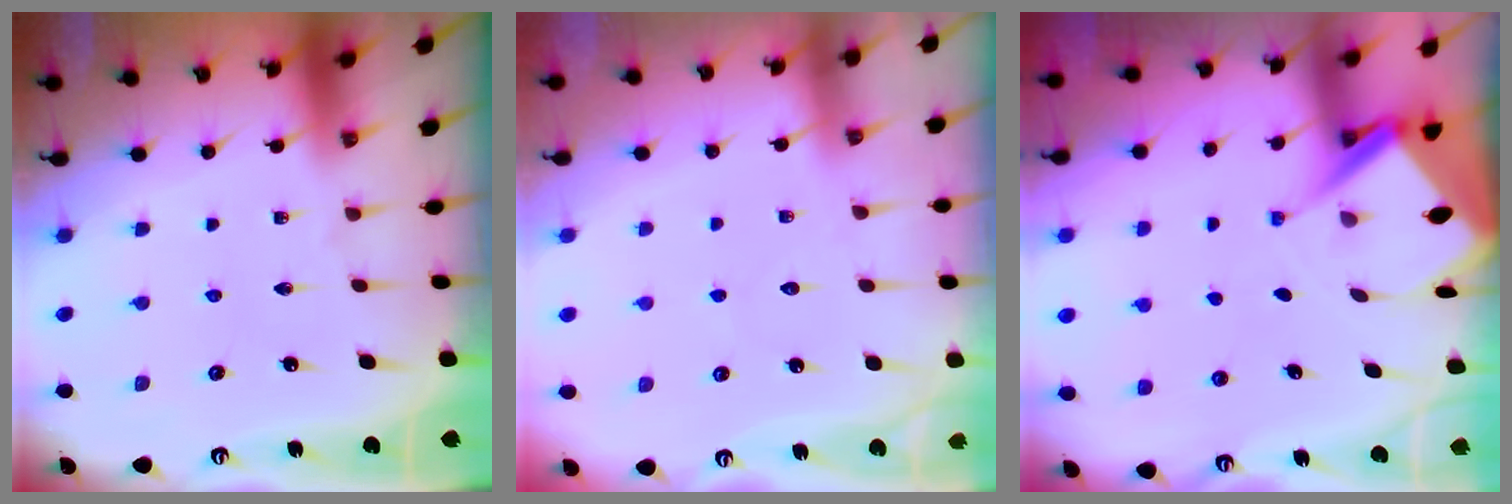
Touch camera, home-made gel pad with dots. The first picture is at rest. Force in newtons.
{"total": 4.9, "press": 4.9, "slide": 0.6}
{"total": 6.8, "press": 6.8, "slide": 0.7}